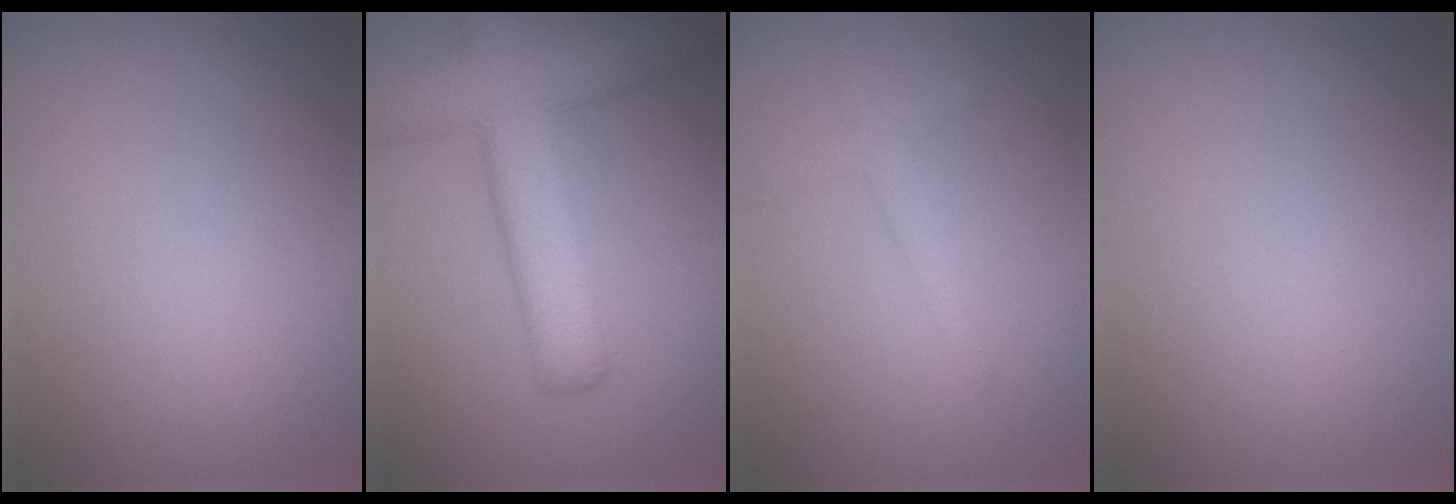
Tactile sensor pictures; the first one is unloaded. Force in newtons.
{"total": 9.3, "press": 9.3, "slide": 0.4}
{"total": 1.6, "press": 1.6, "slide": 0.1}
{"total": 0.0}